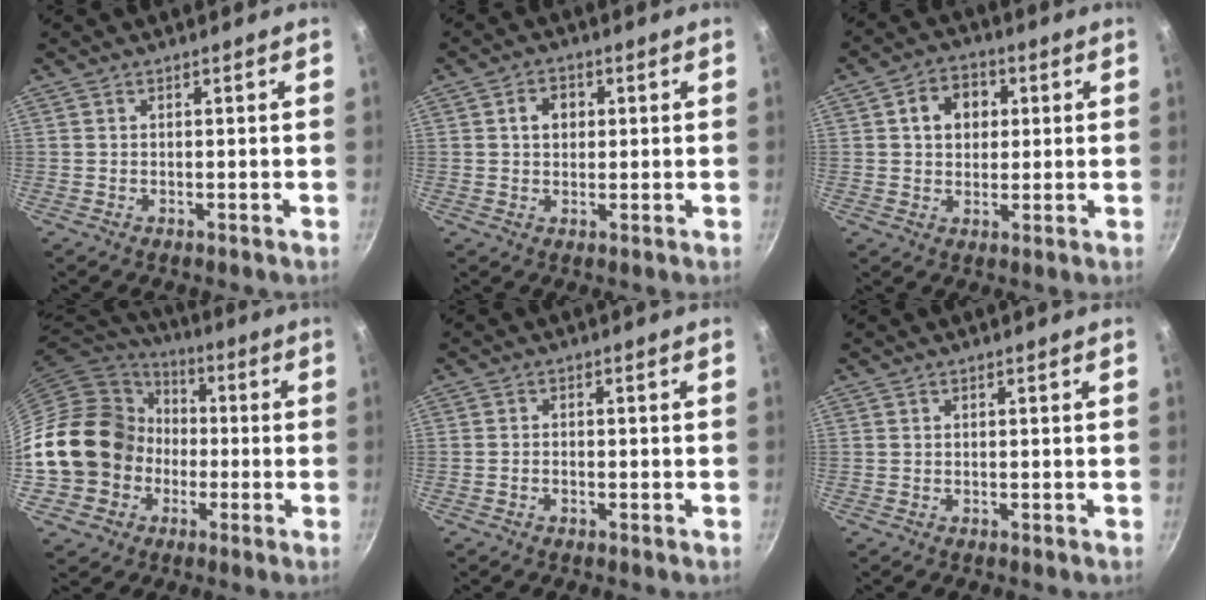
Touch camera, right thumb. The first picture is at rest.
{"total": 4.0, "force": [0.8, 3.2, 2.3], "torque": [-0.019, 0.006, 0.011]}
{"total": 7.5, "force": [1.8, 5.9, 4.3], "torque": [-0.040, 0.007, 0.021]}
{"total": 20.5, "force": [-2.9, 17.9, 9.6], "torque": [-0.156, 0.054, -0.041]}
{"total": 1.0, "force": [-0.6, 0.6, 0.5], "torque": [-0.017, 0.007, -0.015]}
{"total": 0.0}